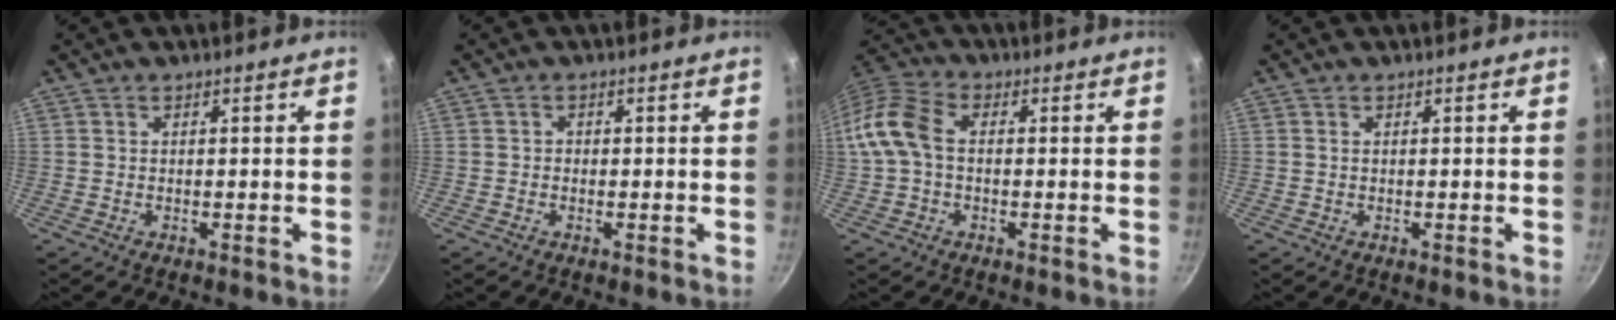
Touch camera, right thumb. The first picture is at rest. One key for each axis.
{"total": 0.6, "fx": -0.3, "fy": 0.6, "fz": 0.1, "tx": 0.000, "ty": 0.002, "tz": -0.007}
{"total": 9.5, "fx": 0.1, "fy": 6.3, "fz": 7.1, "tx": -0.145, "ty": 0.028, "tz": -0.014}
{"total": 0.0}